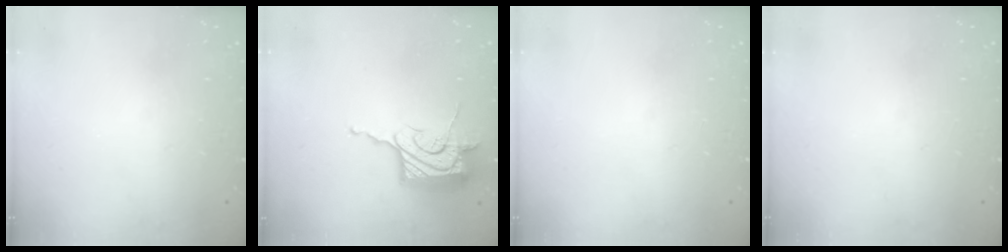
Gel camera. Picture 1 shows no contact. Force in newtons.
{"total": 17.2, "press": 17.1, "slide": 0.7}
{"total": 0.0}
{"total": 0.0}